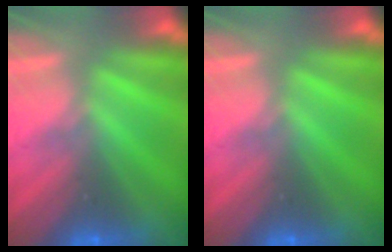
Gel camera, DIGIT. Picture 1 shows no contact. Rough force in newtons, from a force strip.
{"total": 0.0}